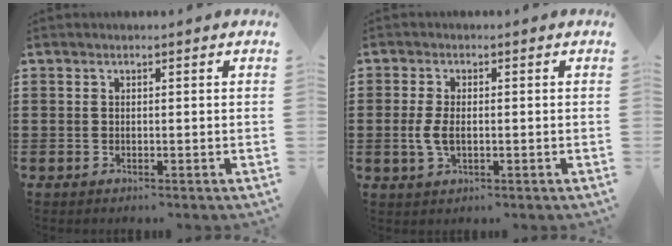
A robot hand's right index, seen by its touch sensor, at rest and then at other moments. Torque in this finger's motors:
{"motor_torque": [2.14, 0.00, 0.09, 0.14]}